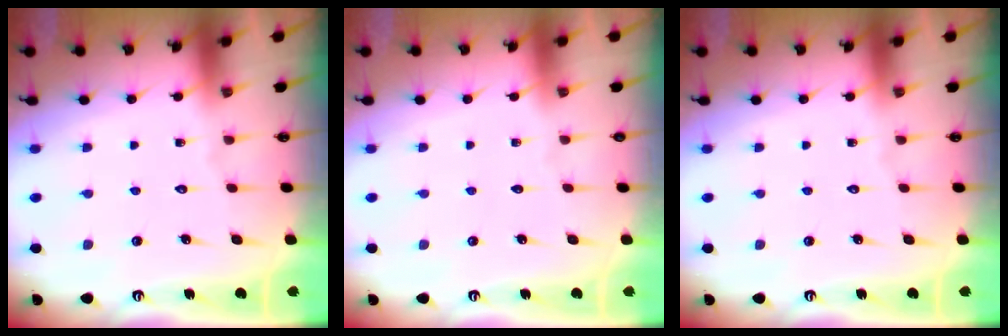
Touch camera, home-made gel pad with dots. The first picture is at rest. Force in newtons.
{"total": 0.0}
{"total": 0.0}